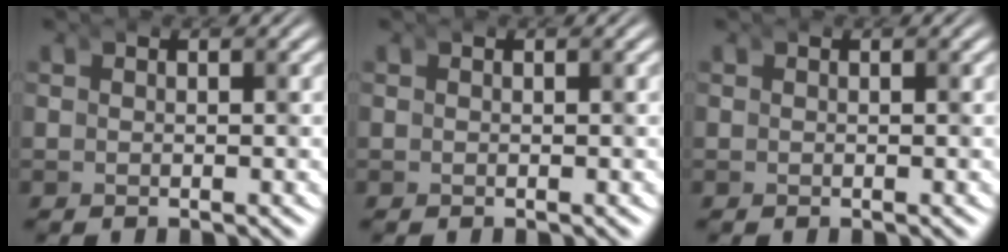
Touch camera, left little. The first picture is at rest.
{"total": 0.0}
{"total": 0.0}